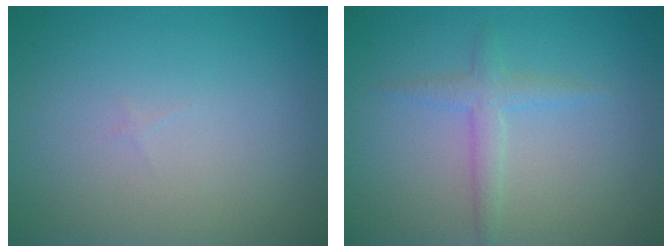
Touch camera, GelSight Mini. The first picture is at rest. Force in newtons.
{"total": 1.9, "press": 1.9, "slide": 0.2}